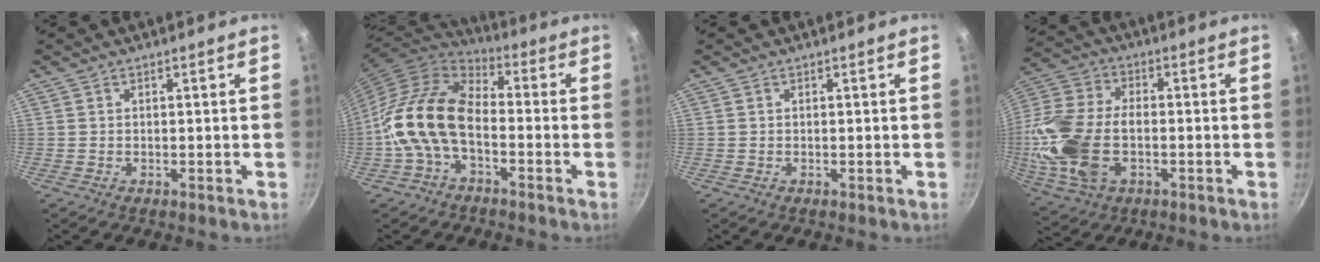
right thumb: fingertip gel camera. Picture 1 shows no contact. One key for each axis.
{"total": 14.4, "fx": -3.9, "fy": 8.5, "fz": 11.0, "tx": -0.195, "ty": 0.044, "tz": -0.093}
{"total": 0.0}
{"total": 17.7, "fx": -2.8, "fy": 10.7, "fz": 13.8, "tx": -0.289, "ty": 0.022, "tz": -0.056}